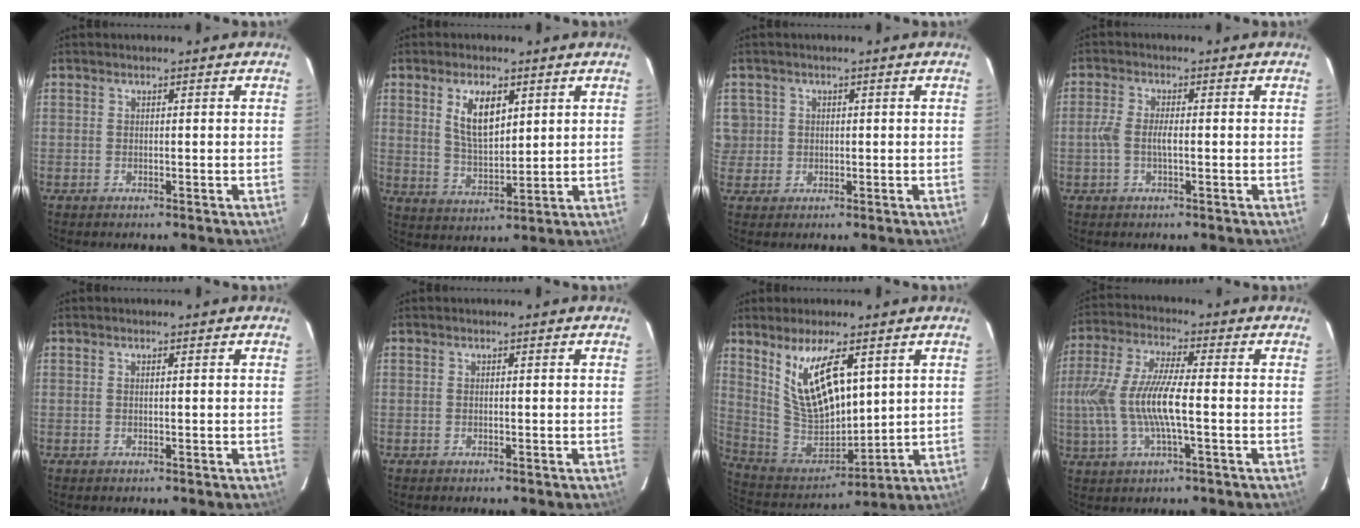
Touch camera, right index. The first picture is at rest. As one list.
[{"total": 7.9, "force": [3.3, 3.4, 6.3], "torque": [-0.116, 0.001, 0.070]}, {"total": 4.1, "force": [0.3, 4.1, 0.4], "torque": [0.000, 0.015, 0.012]}, {"total": 3.5, "force": [-0.7, 1.1, 3.2], "torque": [-0.072, 0.003, -0.015]}, {"total": 0.0}, {"total": 0.0}, {"total": 15.0, "force": [6.4, 6.4, 11.9], "torque": [-0.219, -0.012, 0.145]}, {"total": 12.5, "force": [-1.8, 2.5, 12.1], "torque": [-0.250, -0.003, -0.032]}]